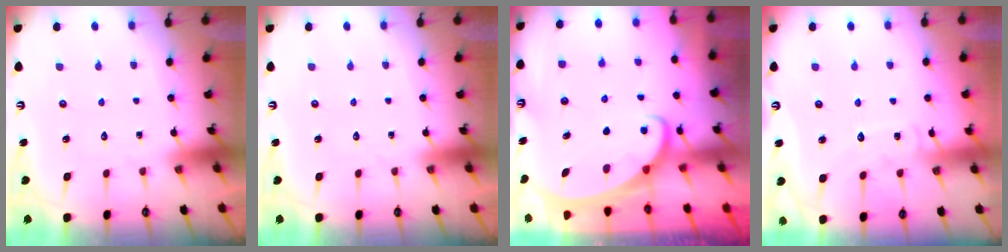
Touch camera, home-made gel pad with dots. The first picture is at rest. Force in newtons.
{"total": 0.0}
{"total": 2.0, "press": 2.0, "slide": 0.3}
{"total": 7.3, "press": 7.3, "slide": 0.6}